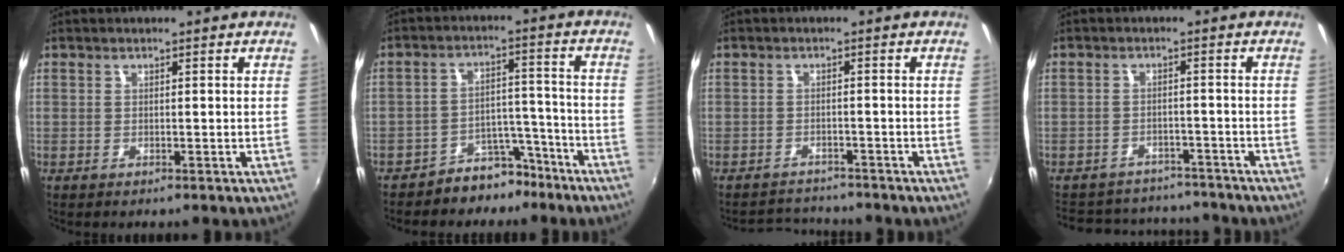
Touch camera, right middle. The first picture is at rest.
{"total": 7.1, "force": [-5.6, 4.0, 1.8], "torque": [-0.025, 0.039, -0.075]}
{"total": 4.0, "force": [-3.9, 0.8, -0.2], "torque": [-0.012, 0.009, -0.066]}
{"total": 11.8, "force": [-10.0, 5.5, 3.0], "torque": [-0.081, 0.038, -0.132]}